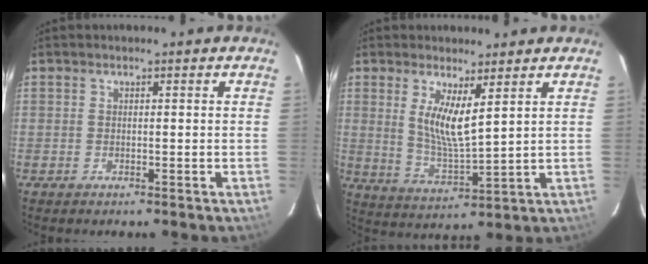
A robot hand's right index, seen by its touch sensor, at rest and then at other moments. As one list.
[{"total": 7.8, "force": [3.4, 1.7, 6.9], "torque": [-0.133, -0.015, 0.067]}]